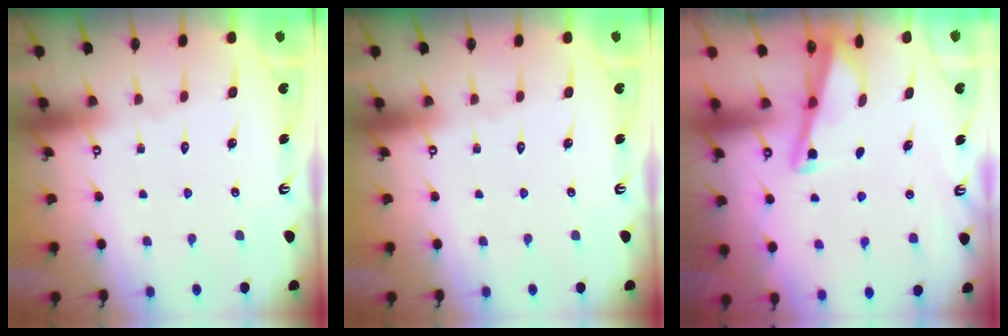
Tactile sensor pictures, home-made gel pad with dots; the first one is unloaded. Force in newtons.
{"total": 0.0}
{"total": 2.9, "press": 2.9, "slide": 0.4}